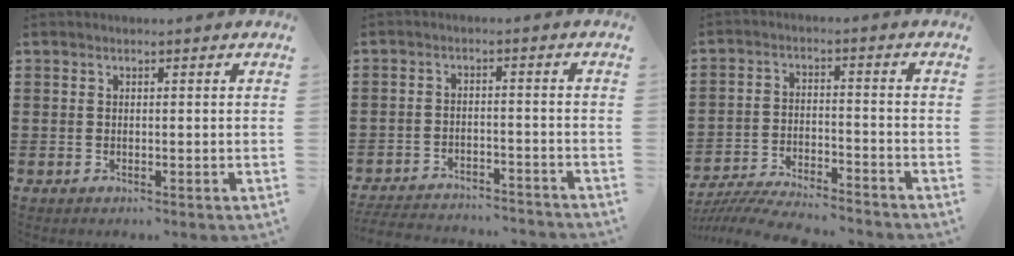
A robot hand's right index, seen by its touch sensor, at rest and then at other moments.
{"total": 4.1, "force": [-4.0, 0.0, 0.6], "torque": [-0.022, -0.006, -0.084]}
{"total": 6.1, "force": [-5.9, 0.1, 1.4], "torque": [-0.033, -0.003, -0.116]}